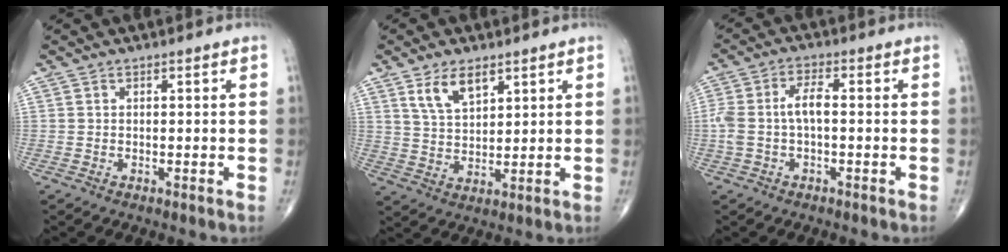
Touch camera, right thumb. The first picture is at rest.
{"total": 6.8, "force": [4.0, 3.2, 4.4], "torque": [-0.068, -0.023, 0.079]}
{"total": 5.8, "force": [-0.3, 2.5, 5.2], "torque": [-0.130, 0.025, -0.006]}